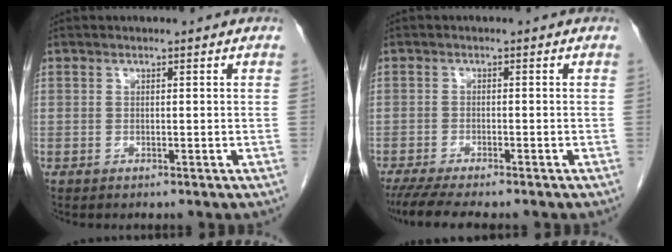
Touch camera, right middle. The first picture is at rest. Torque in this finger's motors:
{"motor_torque": [0.55, -0.39, 0.08, 0.04]}